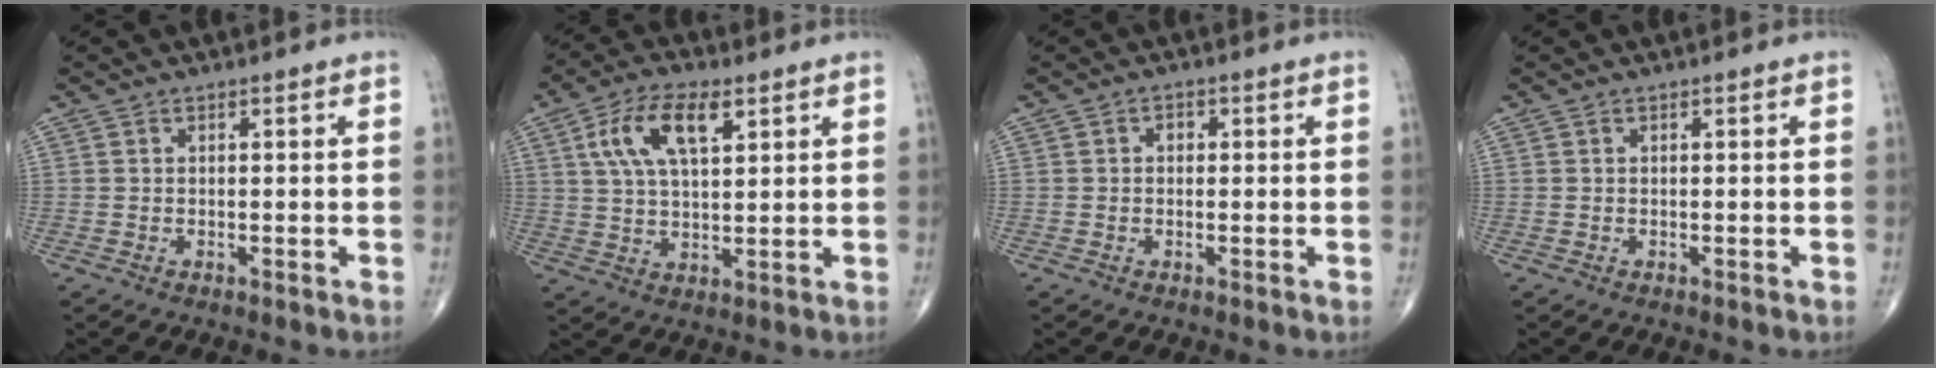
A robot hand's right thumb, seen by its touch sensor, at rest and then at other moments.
{"total": 11.0, "force": [4.4, 5.0, 8.8], "torque": [-0.165, -0.002, 0.082]}
{"total": 1.3, "force": [0.1, 1.0, 0.8], "torque": [-0.003, 0.005, -0.002]}
{"total": 0.0}